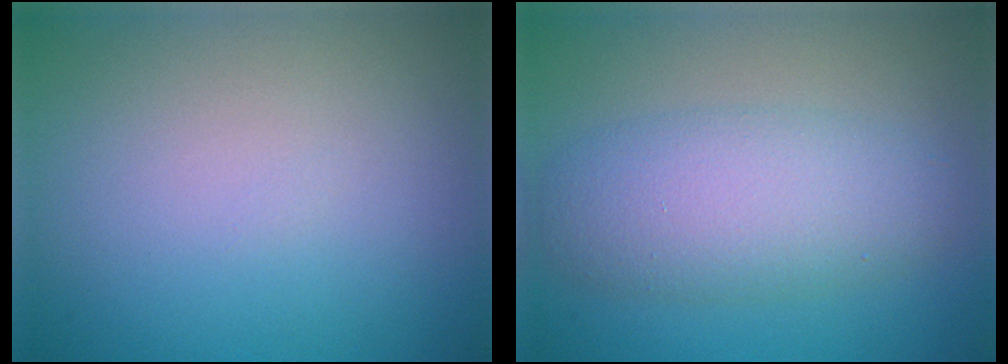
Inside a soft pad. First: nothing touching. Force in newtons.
{"total": 5.4, "press": 5.4, "slide": 0.0}